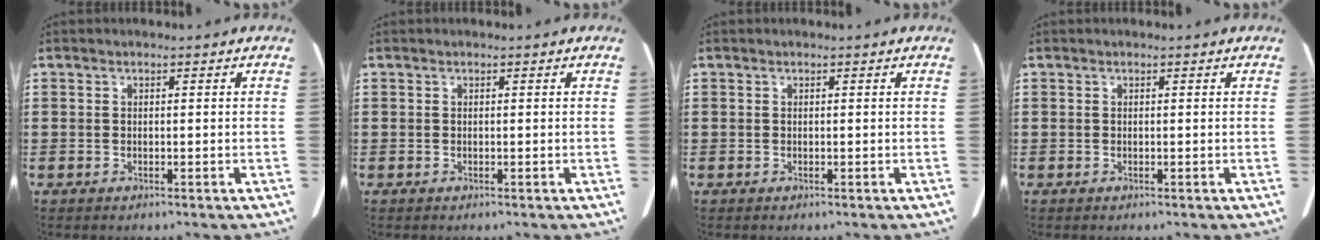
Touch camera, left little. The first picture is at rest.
{"total": 0.0}
{"total": 0.0}
{"total": 0.0}